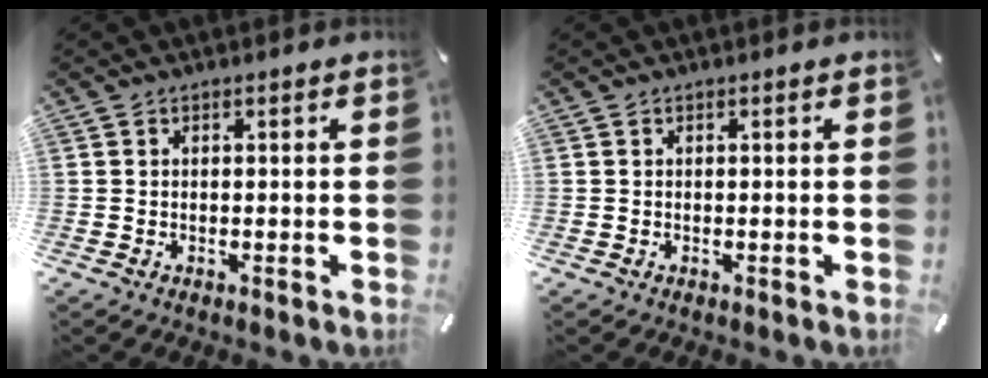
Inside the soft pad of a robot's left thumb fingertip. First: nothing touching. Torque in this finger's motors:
{"motor_torque": [-0.04, -0.04, -0.01, 0.01, 0.00]}